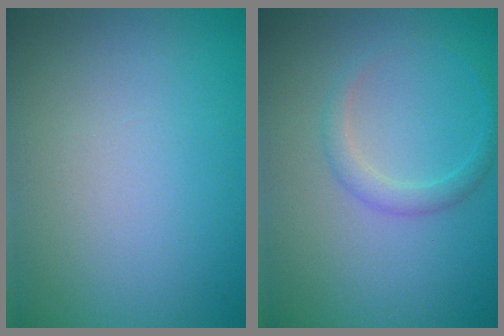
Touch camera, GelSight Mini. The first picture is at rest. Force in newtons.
{"total": 1.6, "press": 1.6, "slide": 0.1}